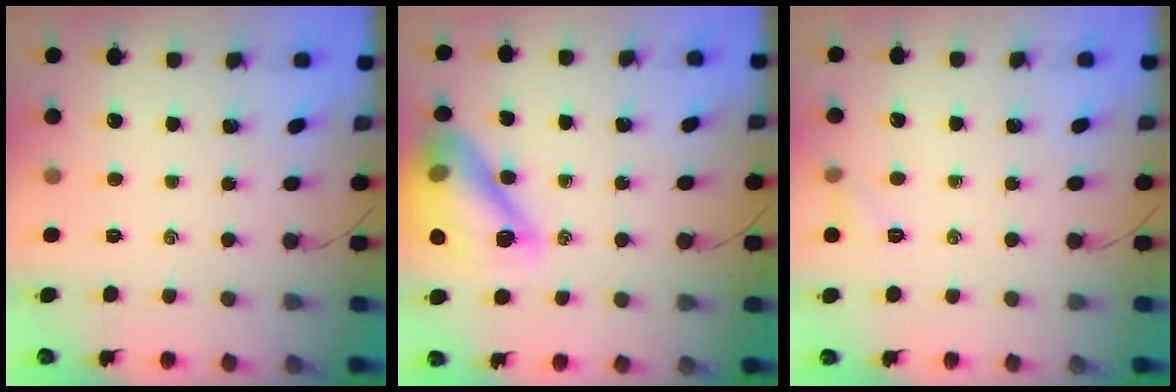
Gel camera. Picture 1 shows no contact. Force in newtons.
{"total": 17.7, "press": 17.7, "slide": 1.6}
{"total": 4.1, "press": 3.9, "slide": 1.3}